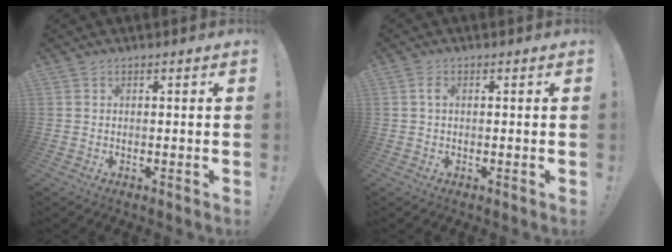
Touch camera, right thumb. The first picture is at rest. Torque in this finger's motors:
{"motor_torque": [-0.15, 0.01, 0.25, 0.13, -0.04]}